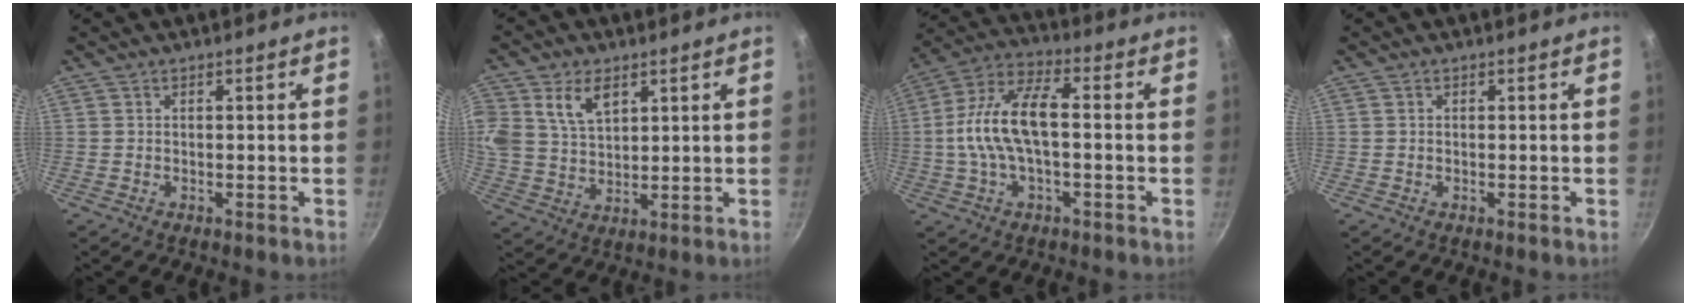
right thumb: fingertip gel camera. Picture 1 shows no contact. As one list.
[{"total": 11.4, "force": [5.0, 7.7, 6.9], "torque": [-0.130, -0.008, 0.100]}, {"total": 13.5, "force": [-0.6, 6.2, 12.0], "torque": [-0.228, 0.036, -0.026]}, {"total": 0.0}]